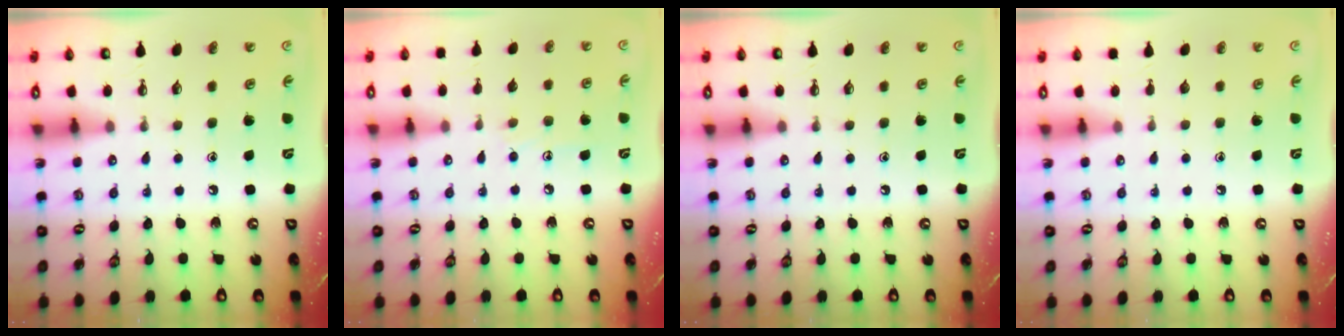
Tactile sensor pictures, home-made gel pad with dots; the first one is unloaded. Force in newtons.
{"total": 5.4, "press": 5.4, "slide": 0.5}
{"total": 0.0}
{"total": 0.0}